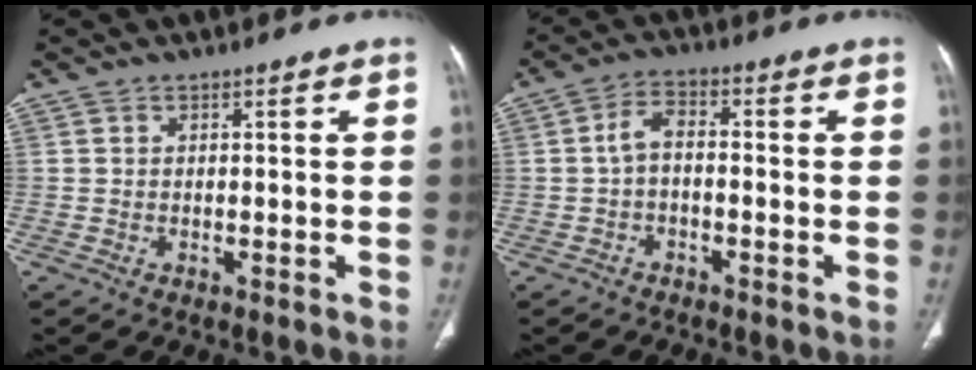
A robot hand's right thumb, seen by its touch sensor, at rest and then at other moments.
{"total": 11.4, "force": [-2.5, 5.7, 9.5], "torque": [-0.179, 0.061, -0.055]}